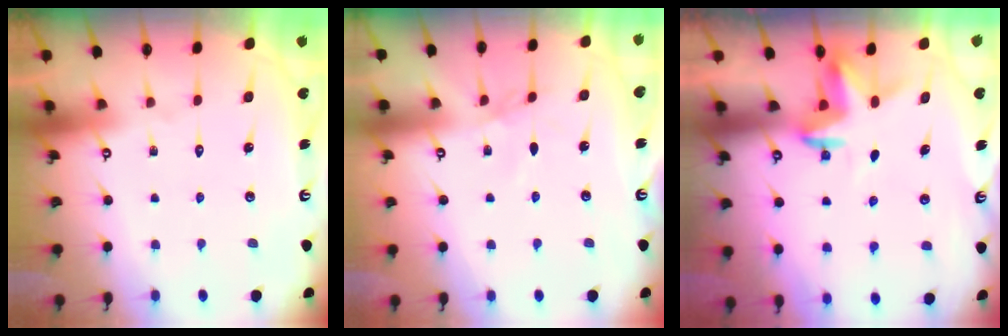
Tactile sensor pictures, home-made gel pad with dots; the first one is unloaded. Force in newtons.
{"total": 2.9, "press": 2.9, "slide": 0.4}
{"total": 3.3, "press": 3.3, "slide": 0.2}